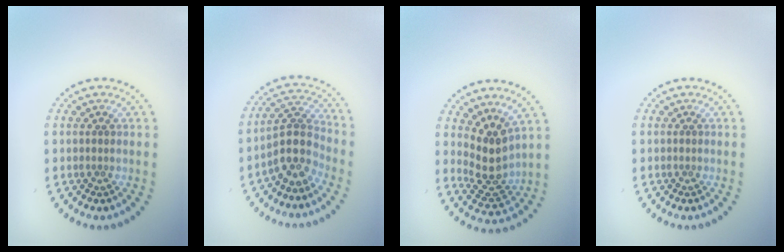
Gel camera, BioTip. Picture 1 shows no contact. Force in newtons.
{"total": 4.0, "press": 3.3, "slide": 2.3}
{"total": 3.7, "press": 3.1, "slide": 2.1}
{"total": 0.0}